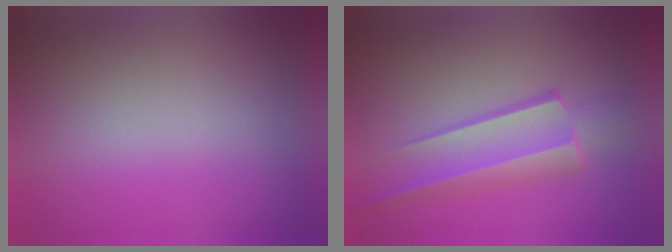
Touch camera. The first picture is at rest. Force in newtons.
{"total": 3.1}